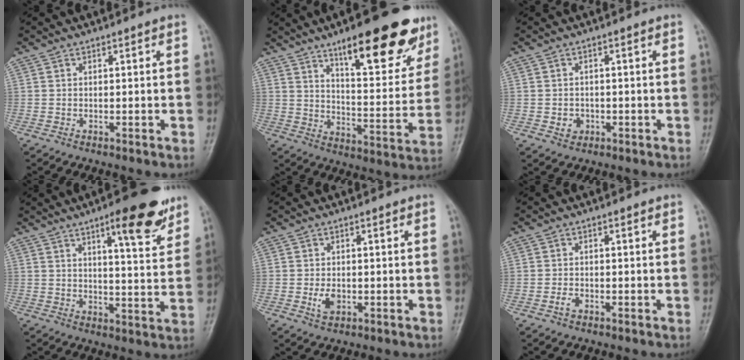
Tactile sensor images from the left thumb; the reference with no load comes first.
{"total": 21.1, "force": [13.2, 6.6, 15.0], "torque": [-0.165, -0.060, 0.196]}
{"total": 2.3, "force": [-0.7, 2.0, 0.8], "torque": [-0.004, 0.004, -0.006]}
{"total": 12.3, "force": [7.5, 3.0, 9.2], "torque": [-0.103, -0.039, 0.102]}
{"total": 3.0, "force": [-0.6, 1.9, 2.2], "torque": [-0.039, -0.002, -0.009]}
{"total": 1.4, "force": [-0.8, 0.8, 0.8], "torque": [-0.018, 0.002, -0.017]}